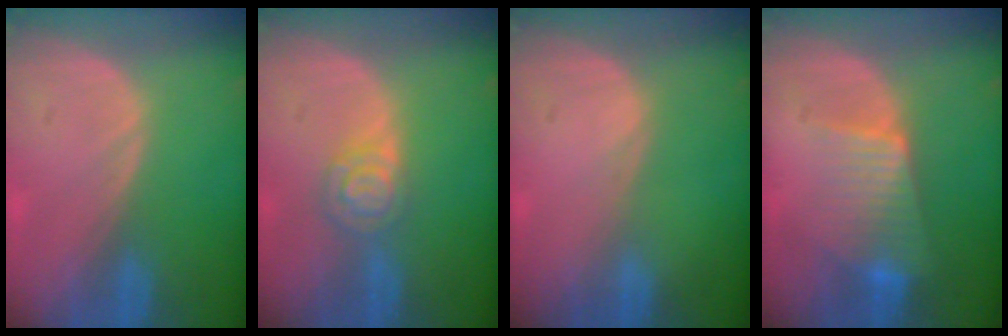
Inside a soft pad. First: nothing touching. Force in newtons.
{"total": 4.6, "press": 4.2, "slide": 2.1}
{"total": 0.0}
{"total": 6.7, "press": 6.1, "slide": 2.7}